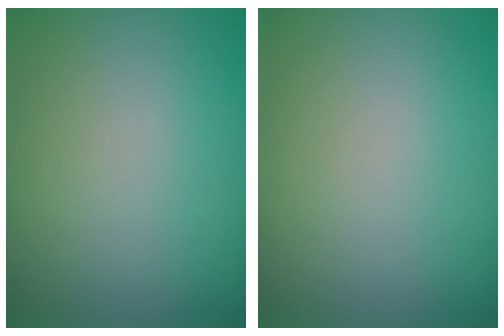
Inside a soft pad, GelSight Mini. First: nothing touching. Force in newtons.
{"total": 0.0}